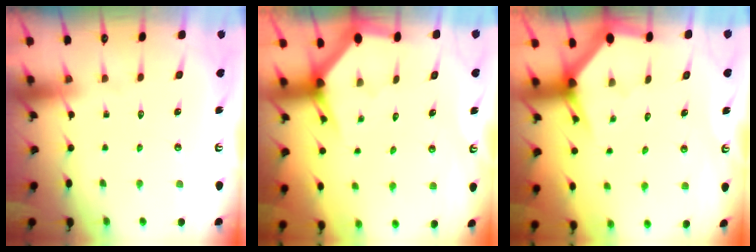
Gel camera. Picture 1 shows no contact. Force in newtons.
{"total": 2.9, "press": 2.9, "slide": 0.0}
{"total": 2.9, "press": 2.9, "slide": 0.0}